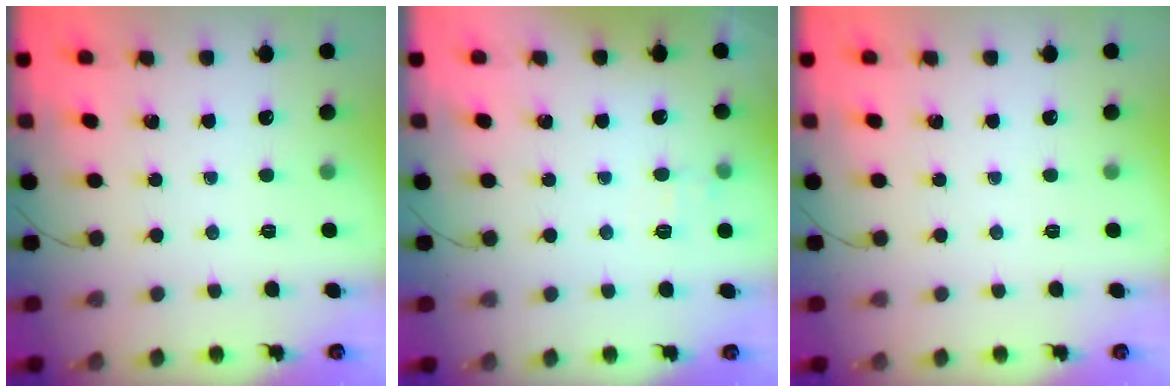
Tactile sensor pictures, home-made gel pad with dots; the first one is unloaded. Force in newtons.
{"total": 6.8, "press": 6.6, "slide": 1.7}
{"total": 0.0}